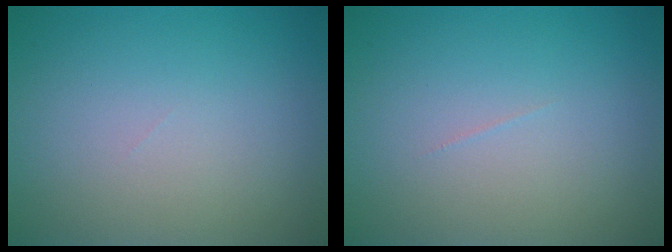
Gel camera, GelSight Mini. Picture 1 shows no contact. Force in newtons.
{"total": 0.0}